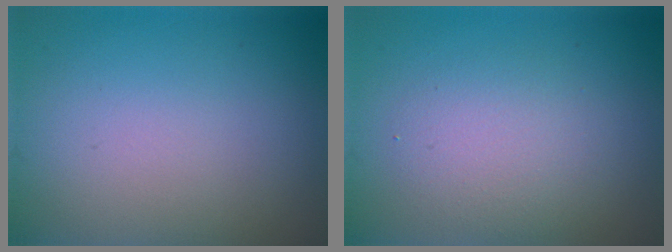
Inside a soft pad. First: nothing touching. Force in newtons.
{"total": 3.0, "press": 3.0, "slide": 0.2}